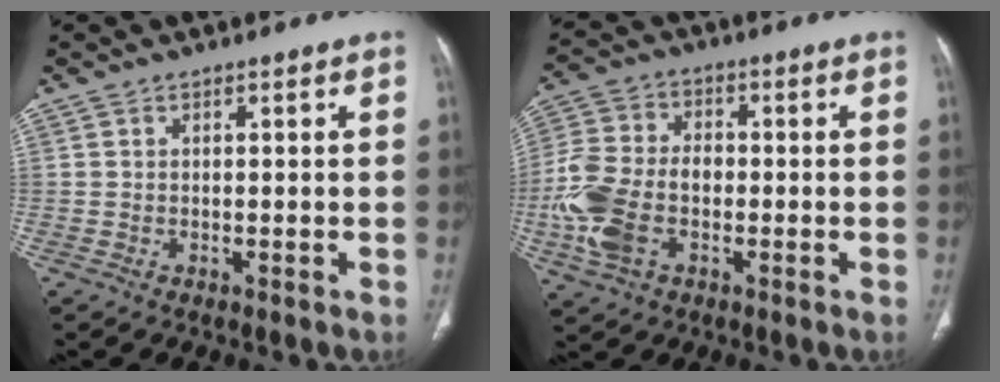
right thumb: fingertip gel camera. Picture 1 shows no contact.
{"total": 13.6, "force": [-3.1, 8.9, 9.8], "torque": [-0.216, 0.021, -0.062]}